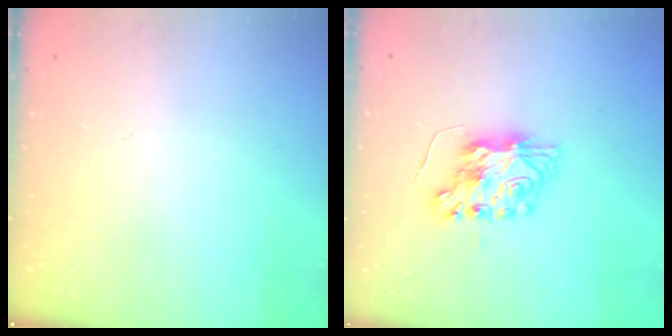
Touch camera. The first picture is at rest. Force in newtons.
{"total": 9.1, "press": 9.0, "slide": 0.8}